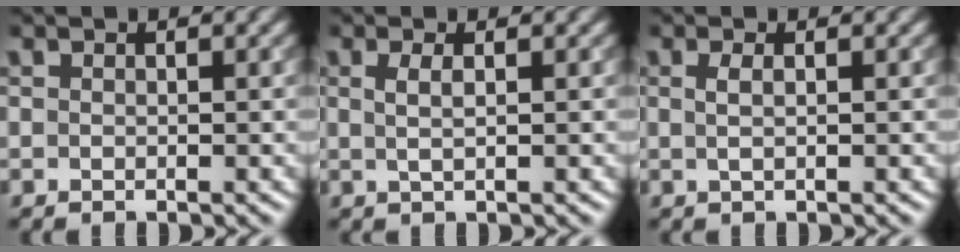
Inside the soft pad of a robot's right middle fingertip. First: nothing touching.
{"total": 1.5, "force": [0.3, 0.5, 1.4], "torque": [-0.023, 0.001, 0.002]}
{"total": 1.2, "force": [0.1, 0.4, 1.1], "torque": [-0.019, 0.003, 0.001]}